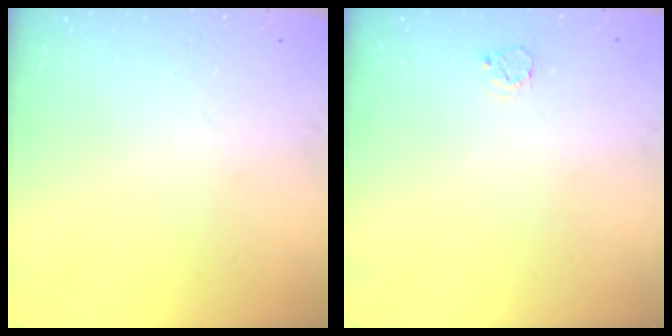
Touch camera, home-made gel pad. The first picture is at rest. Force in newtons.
{"total": 3.4, "press": 3.4, "slide": 0.3}